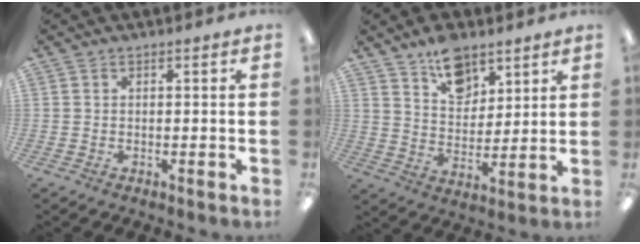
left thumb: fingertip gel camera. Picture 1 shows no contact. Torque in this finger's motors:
{"motor_torque": [0.13, 0.21, 0.02, -0.44, 0.08]}